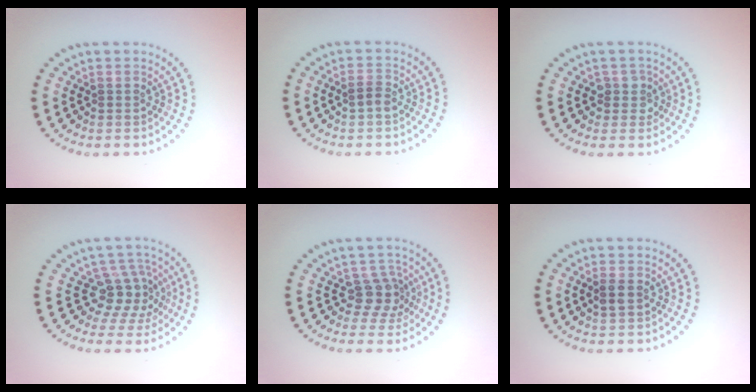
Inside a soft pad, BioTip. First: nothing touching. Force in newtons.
{"total": 1.1, "press": 1.1, "slide": 0.3}
{"total": 1.7, "press": 1.4, "slide": 1.0}
{"total": 3.7, "press": 3.0, "slide": 2.2}
{"total": 2.8, "press": 2.1, "slide": 1.8}
{"total": 1.5, "press": 1.4, "slide": 0.1}